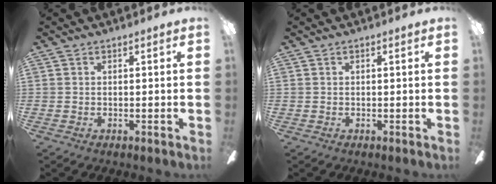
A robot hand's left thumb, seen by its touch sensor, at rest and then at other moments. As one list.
[{"total": 0.0}]